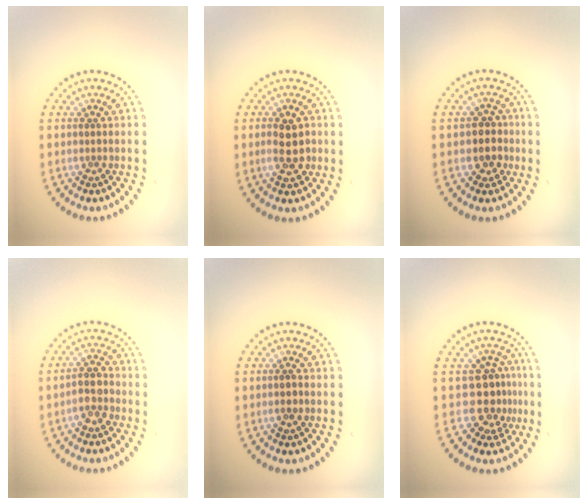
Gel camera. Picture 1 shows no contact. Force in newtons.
{"total": 2.9, "press": 2.8, "slide": 0.2}
{"total": 2.4, "press": 2.1, "slide": 1.1}
{"total": 2.3, "press": 2.1, "slide": 0.8}
{"total": 0.7, "press": 0.6, "slide": 0.4}
{"total": 3.4, "press": 2.7, "slide": 2.0}